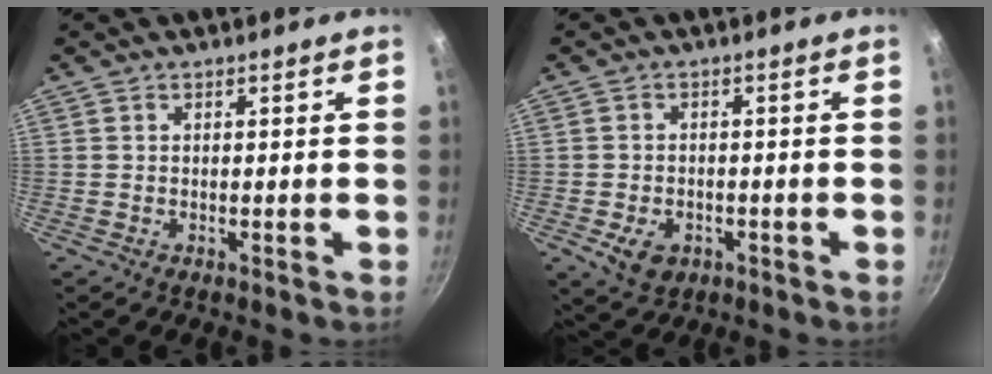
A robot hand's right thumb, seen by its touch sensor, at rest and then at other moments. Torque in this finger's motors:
{"motor_torque": [0.87, 0.76, -0.21, -0.04, 0.00]}